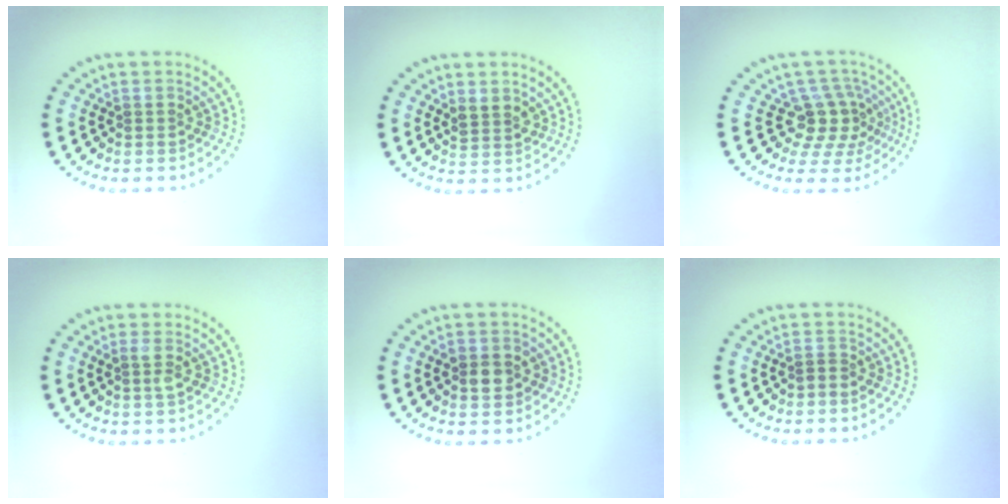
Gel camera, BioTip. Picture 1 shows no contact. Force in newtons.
{"total": 1.6, "press": 1.4, "slide": 0.8}
{"total": 3.7, "press": 2.8, "slide": 2.4}
{"total": 1.1, "press": 1.1, "slide": 0.3}
{"total": 2.4, "press": 2.4, "slide": 0.4}
{"total": 0.6, "press": 0.4, "slide": 0.5}